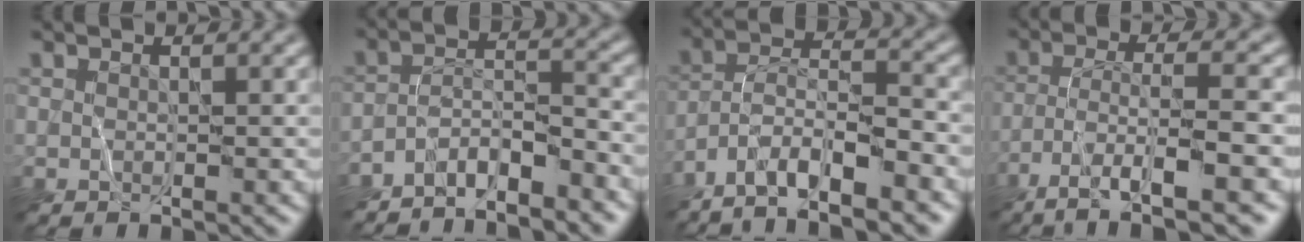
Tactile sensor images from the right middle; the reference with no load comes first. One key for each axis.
{"total": 4.8, "fx": -4.2, "fy": 0.9, "fz": 2.2, "tx": -0.035, "ty": 0.008, "tz": -0.078}
{"total": 9.5, "fx": -7.3, "fy": 2.3, "fz": 5.5, "tx": -0.085, "ty": 0.007, "tz": -0.125}
{"total": 7.6, "fx": -4.6, "fy": 1.5, "fz": 5.8, "tx": -0.092, "ty": 0.004, "tz": -0.079}